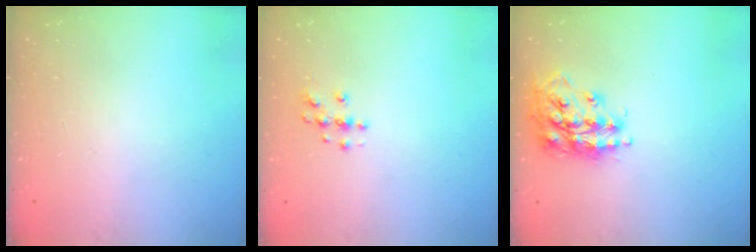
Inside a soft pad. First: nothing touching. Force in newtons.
{"total": 3.8, "press": 3.8, "slide": 0.4}
{"total": 17.1, "press": 17.0, "slide": 1.5}